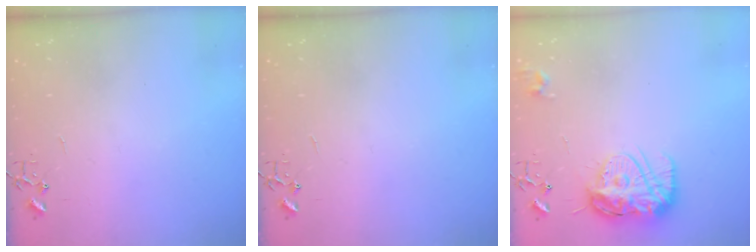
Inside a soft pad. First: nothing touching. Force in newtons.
{"total": 0.0}
{"total": 14.9, "press": 14.8, "slide": 1.2}